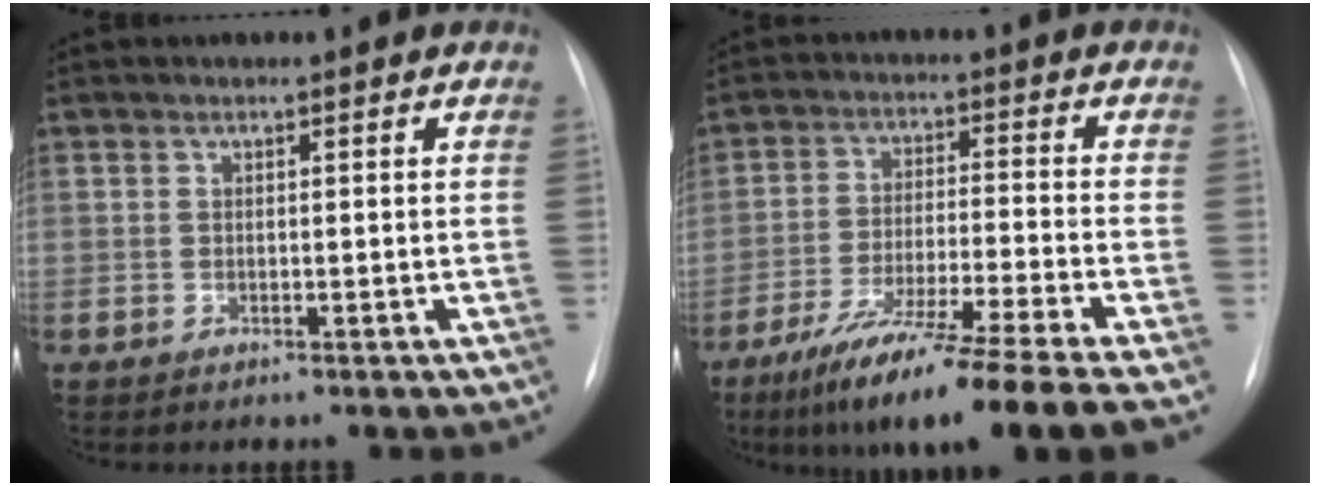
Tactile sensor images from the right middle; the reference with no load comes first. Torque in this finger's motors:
{"motor_torque": [1.23, -0.91, 0.33, 0.18]}